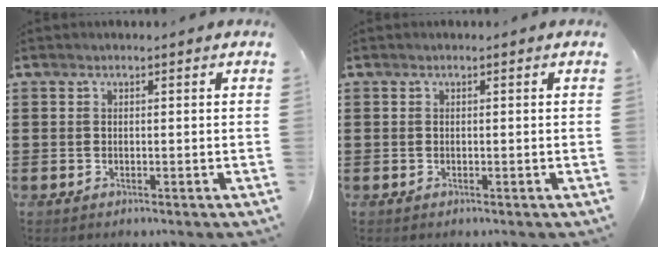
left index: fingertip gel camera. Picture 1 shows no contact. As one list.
[{"total": 0.0}]